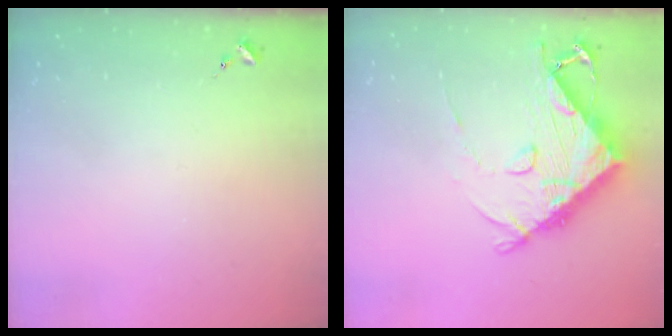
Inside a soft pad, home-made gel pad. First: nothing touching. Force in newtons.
{"total": 14.2, "press": 14.1, "slide": 1.7}